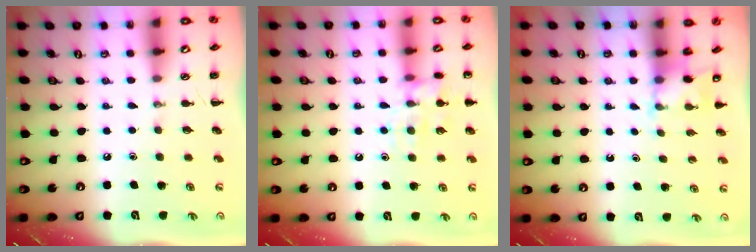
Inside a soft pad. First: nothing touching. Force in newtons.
{"total": 11.4, "press": 11.4, "slide": 0.8}
{"total": 4.0, "press": 3.8, "slide": 1.2}